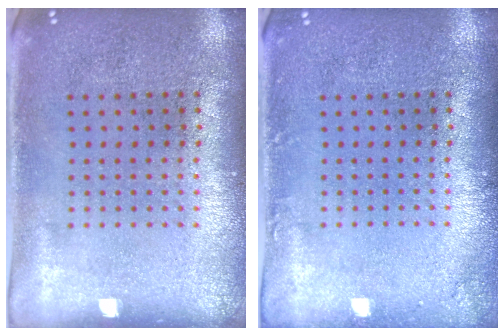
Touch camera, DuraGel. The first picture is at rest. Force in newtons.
{"total": 1.0, "press": 1.0, "slide": 0.2}